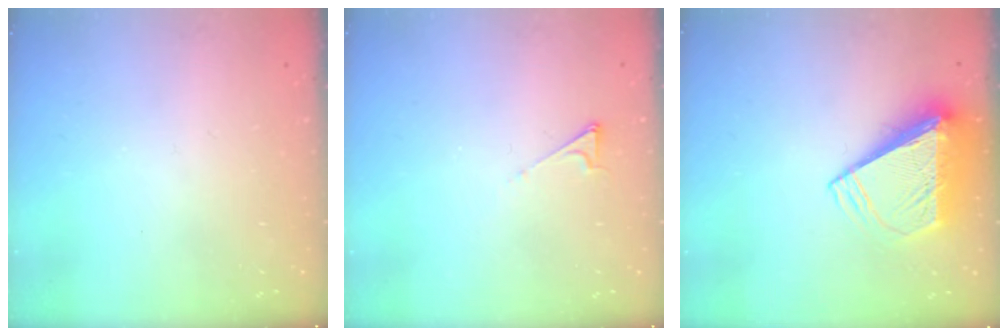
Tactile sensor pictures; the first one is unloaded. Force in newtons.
{"total": 2.5, "press": 2.5, "slide": 0.3}
{"total": 9.7, "press": 9.6, "slide": 1.4}